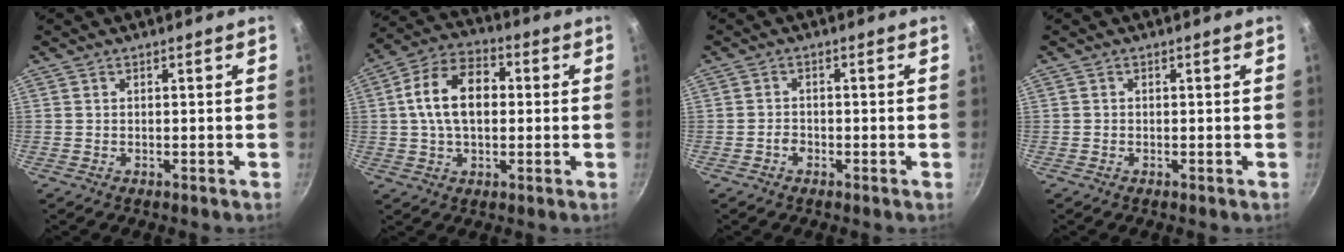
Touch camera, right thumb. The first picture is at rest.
{"total": 13.1, "force": [1.2, 8.4, 10.0], "torque": [-0.149, 0.027, 0.007]}
{"total": 1.4, "force": [-0.9, 0.8, 0.7], "torque": [-0.011, 0.010, -0.019]}
{"total": 0.0}